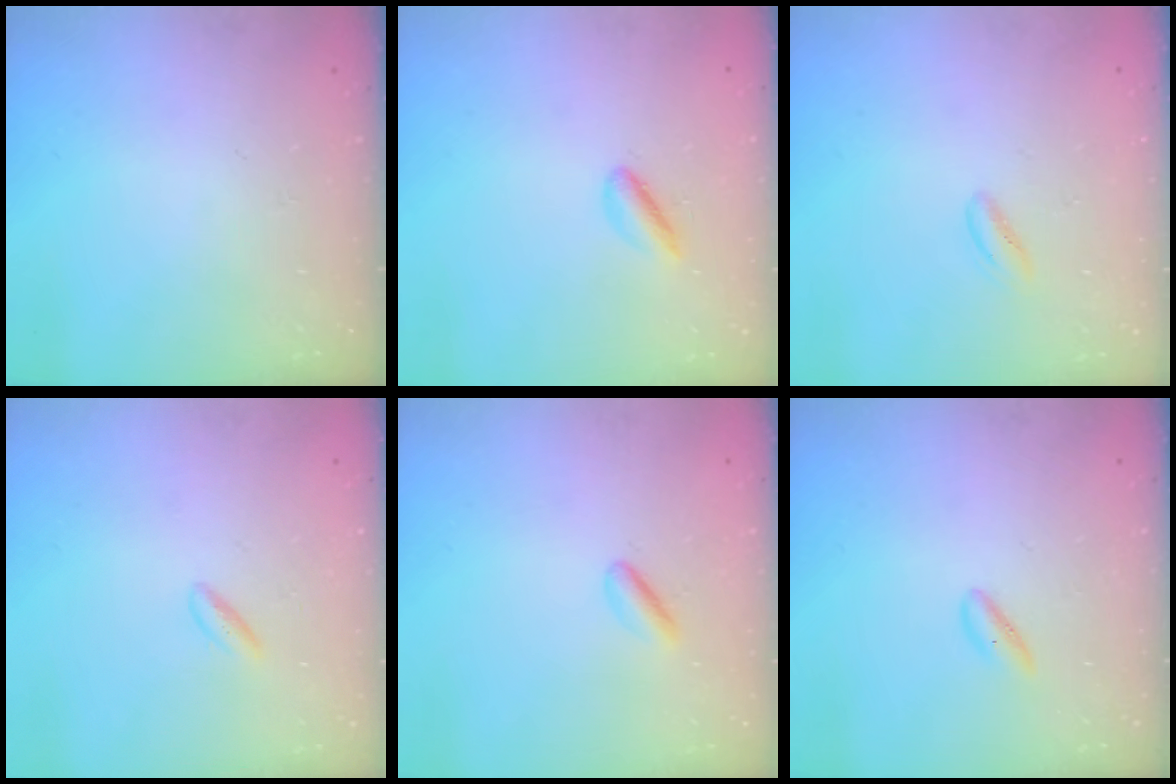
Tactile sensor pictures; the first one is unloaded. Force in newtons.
{"total": 3.2, "press": 2.9, "slide": 1.3}
{"total": 1.4, "press": 1.3, "slide": 0.5}
{"total": 2.2, "press": 1.9, "slide": 1.2}
{"total": 2.6, "press": 2.4, "slide": 1.0}
{"total": 3.7, "press": 3.5, "slide": 1.3}